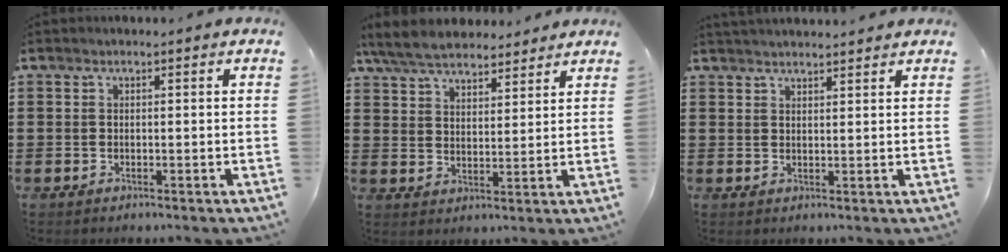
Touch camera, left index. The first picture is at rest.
{"total": 6.3, "force": [5.7, 2.2, 1.6], "torque": [-0.055, -0.011, 0.107]}
{"total": 1.8, "force": [1.8, 0.1, -0.2], "torque": [-0.001, -0.002, 0.036]}